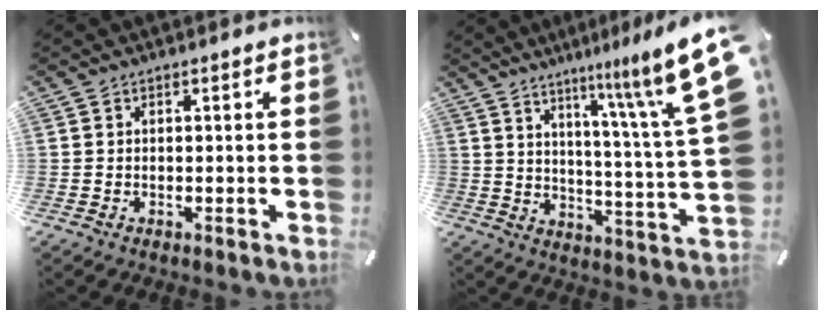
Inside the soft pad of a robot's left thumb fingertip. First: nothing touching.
{"total": 16.7, "force": [9.8, 1.7, 13.4], "torque": [-0.200, -0.075, 0.148]}